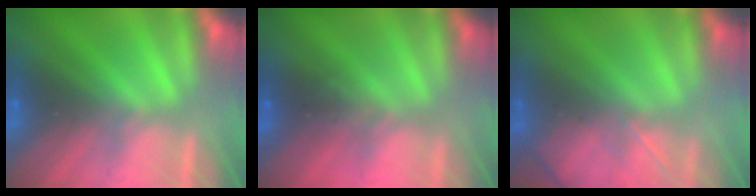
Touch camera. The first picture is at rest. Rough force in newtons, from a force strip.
{"total": 1.3}
{"total": 2.0}